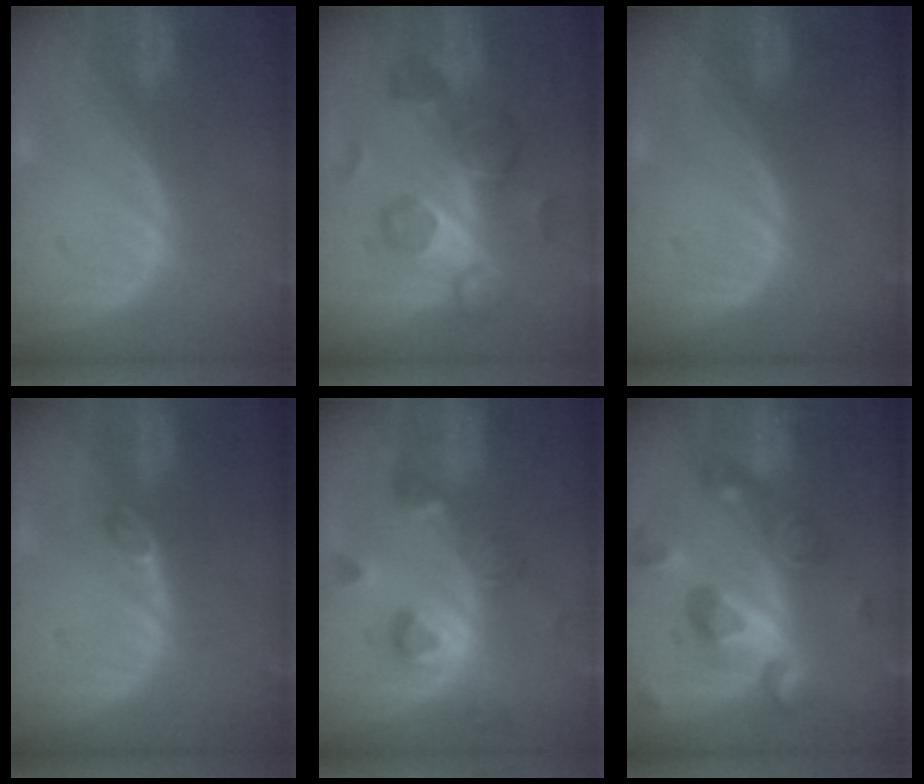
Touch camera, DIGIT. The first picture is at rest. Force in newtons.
{"total": 8.6, "press": 8.3, "slide": 2.2}
{"total": 0.0}
{"total": 1.7, "press": 1.7, "slide": 0.4}
{"total": 7.4, "press": 7.3, "slide": 1.1}
{"total": 10.4, "press": 9.3, "slide": 4.8}